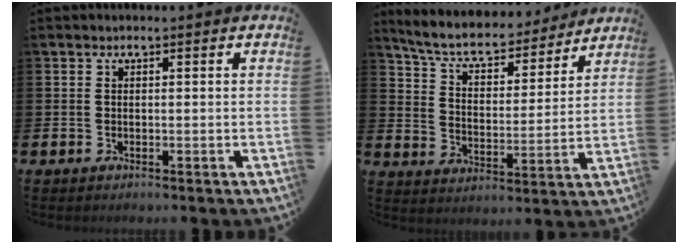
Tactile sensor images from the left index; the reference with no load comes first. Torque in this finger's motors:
{"motor_torque": [0.61, -1.54, 0.52, 0.12]}